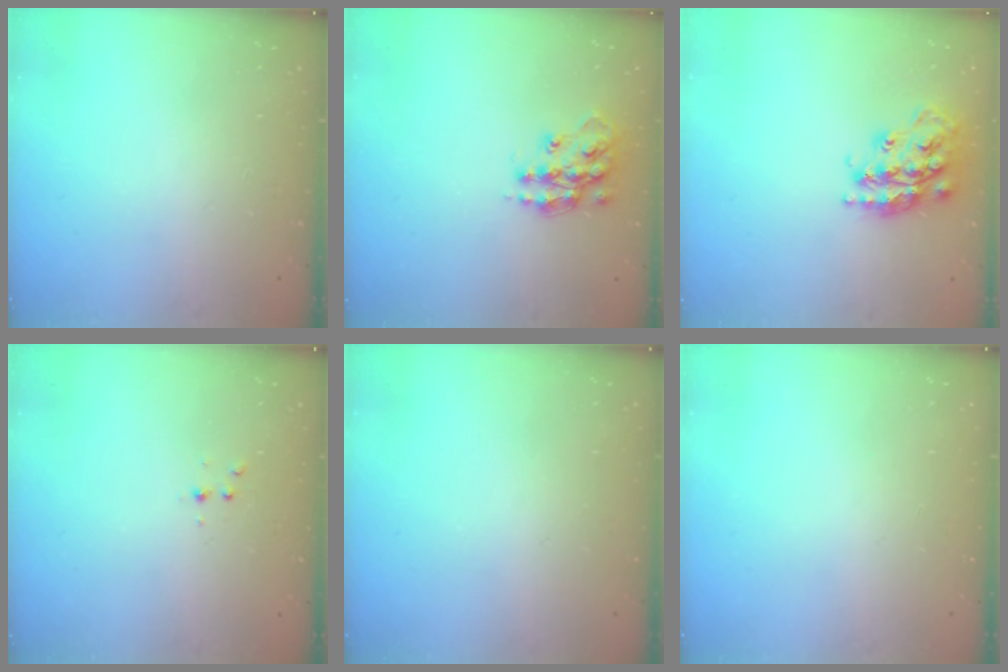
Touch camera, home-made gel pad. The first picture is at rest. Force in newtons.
{"total": 13.4, "press": 13.4, "slide": 0.9}
{"total": 20.0, "press": 19.9, "slide": 1.3}
{"total": 3.1, "press": 2.7, "slide": 1.6}
{"total": 0.0}
{"total": 0.0}